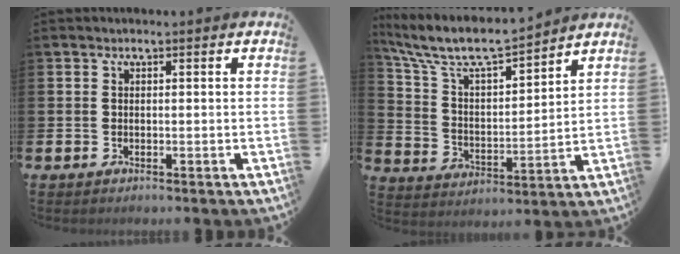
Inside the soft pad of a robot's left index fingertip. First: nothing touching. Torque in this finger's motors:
{"motor_torque": [0.90, -1.23, 0.23, 0.21]}